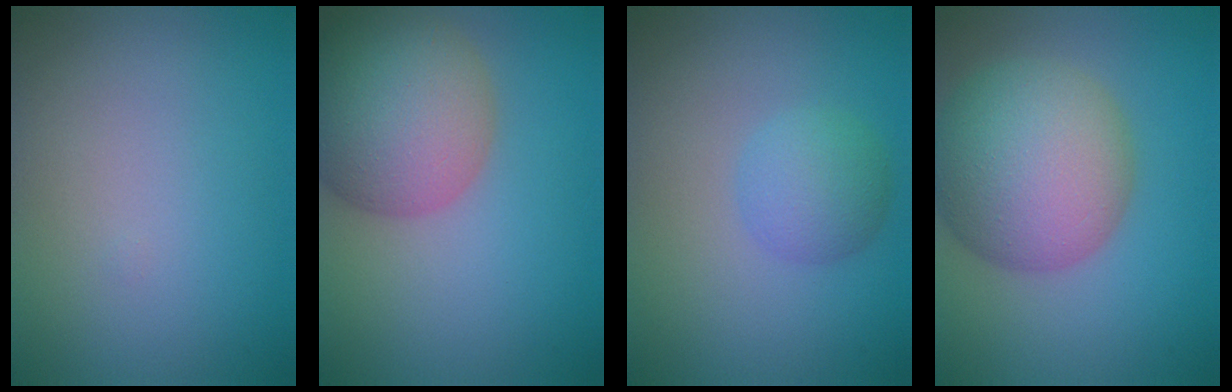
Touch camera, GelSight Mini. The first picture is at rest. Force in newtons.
{"total": 8.7, "press": 8.6, "slide": 0.4}
{"total": 2.9, "press": 2.9, "slide": 0.0}
{"total": 9.8, "press": 9.8, "slide": 0.5}